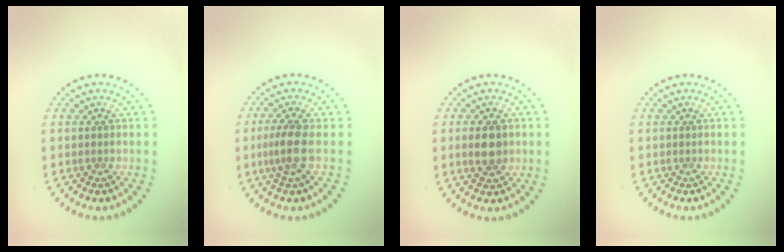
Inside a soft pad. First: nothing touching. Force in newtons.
{"total": 2.7, "press": 2.2, "slide": 1.5}
{"total": 3.0, "press": 3.0, "slide": 0.2}
{"total": 0.0}